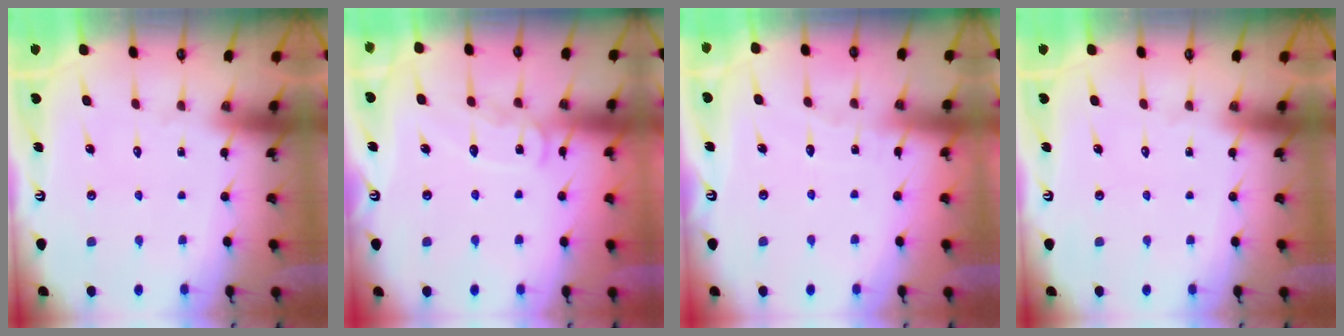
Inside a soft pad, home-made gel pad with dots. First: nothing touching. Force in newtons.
{"total": 9.4, "press": 9.4, "slide": 0.9}
{"total": 2.9, "press": 2.9, "slide": 0.3}
{"total": 0.0}